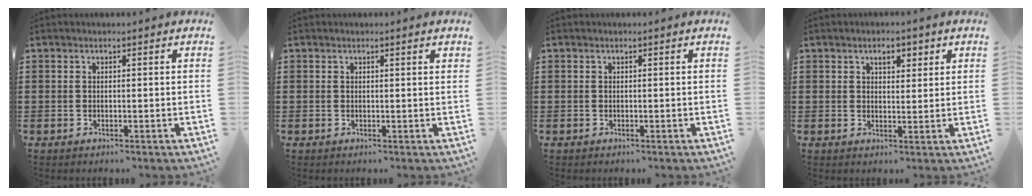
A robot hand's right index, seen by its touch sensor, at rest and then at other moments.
{"total": 0.0}
{"total": 0.0}
{"total": 2.7, "force": [1.3, 1.4, 1.8], "torque": [-0.026, 0.001, 0.018]}